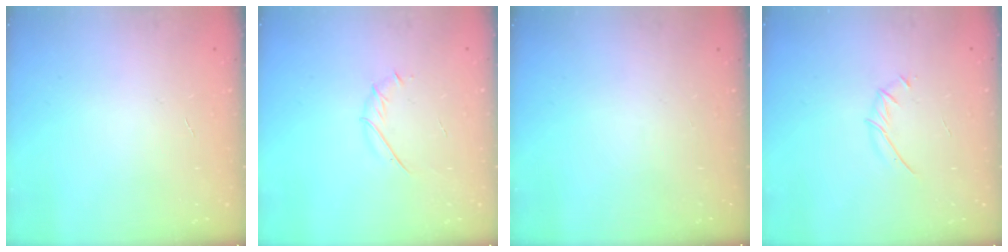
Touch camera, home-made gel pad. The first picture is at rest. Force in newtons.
{"total": 2.7, "press": 2.6, "slide": 0.8}
{"total": 0.0}
{"total": 3.5, "press": 3.4, "slide": 1.0}